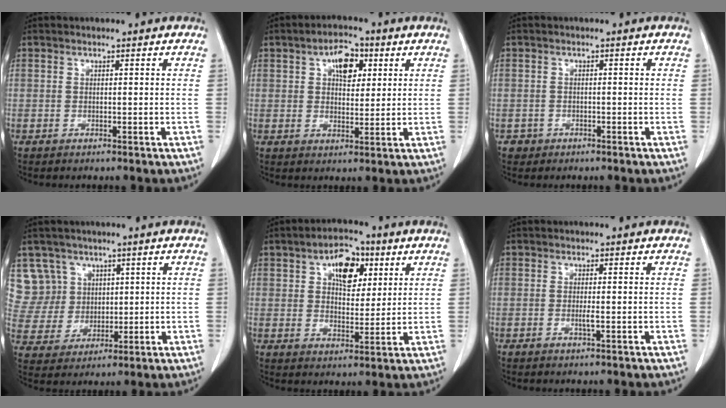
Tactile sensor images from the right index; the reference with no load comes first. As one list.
[{"total": 6.1, "force": [2.5, 3.4, 4.5], "torque": [-0.072, 0.013, 0.040]}, {"total": 1.5, "force": [-0.8, 1.2, -0.1], "torque": [-0.002, 0.006, -0.014]}, {"total": 8.2, "force": [3.9, 7.2, -0.1], "torque": [-0.001, 0.027, 0.091]}, {"total": 8.5, "force": [3.6, 4.8, 5.9], "torque": [-0.093, 0.019, 0.059]}, {"total": 1.1, "force": [-0.3, -0.1, 1.0], "torque": [-0.023, -0.003, -0.006]}]